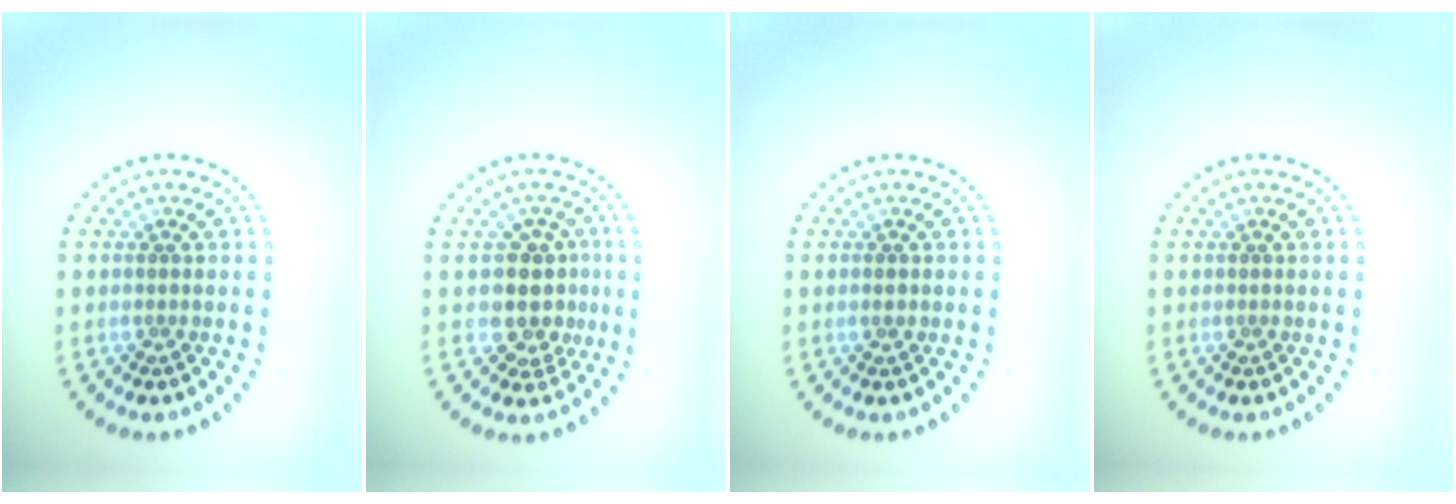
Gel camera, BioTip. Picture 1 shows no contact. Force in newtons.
{"total": 3.6, "press": 3.0, "slide": 2.0}
{"total": 1.0, "press": 0.9, "slide": 0.2}
{"total": 0.0}